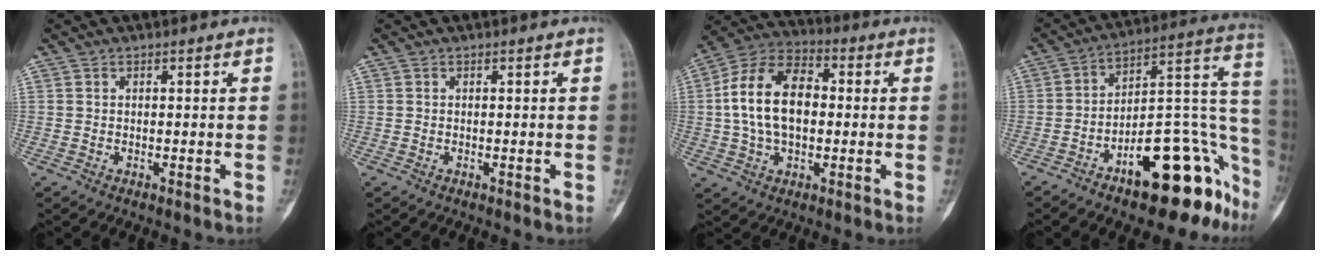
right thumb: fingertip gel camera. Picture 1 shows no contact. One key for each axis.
{"total": 0.0}
{"total": 15.8, "fx": 0.9, "fy": 9.8, "fz": 12.4, "tx": -0.219, "ty": 0.029, "tz": 0.009}
{"total": 22.4, "fx": -12.1, "fy": 8.9, "fz": 16.6, "tx": -0.126, "ty": 0.110, "tz": -0.174}